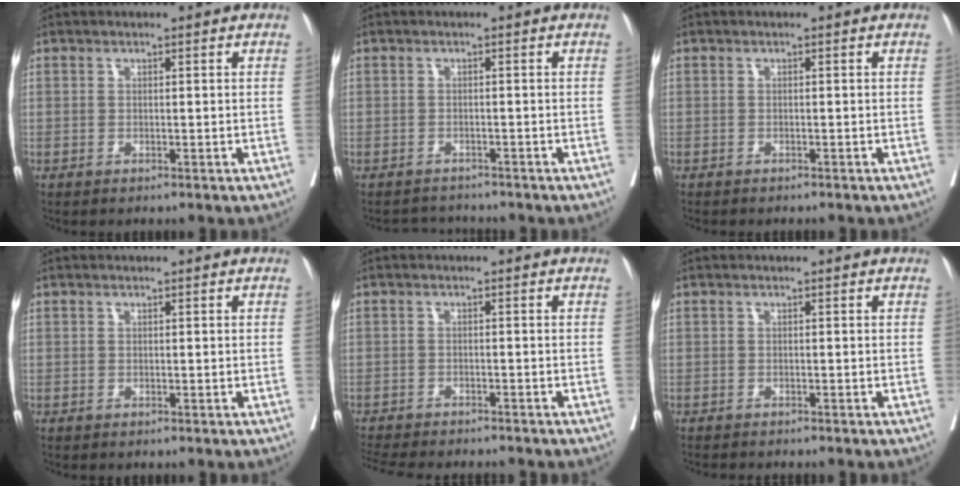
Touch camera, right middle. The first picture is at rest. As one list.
[{"total": 2.2, "force": [-2.0, 0.1, -0.8], "torque": [0.012, -0.012, -0.031]}, {"total": 2.5, "force": [-2.3, 0.4, 0.9], "torque": [-0.016, -0.006, -0.026]}, {"total": 0.0}, {"total": 12.0, "force": [-10.8, 2.3, 4.7], "torque": [-0.085, -0.016, -0.145]}, {"total": 2.0, "force": [-1.9, -0.1, 0.6], "torque": [-0.010, -0.005, -0.024]}]